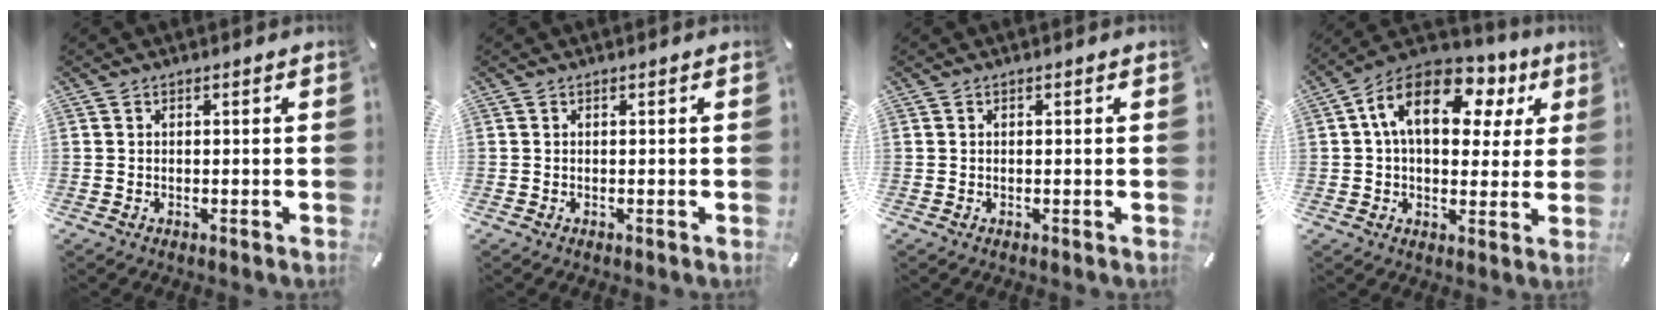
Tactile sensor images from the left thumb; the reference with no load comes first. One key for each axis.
{"total": 0.0}
{"total": 0.0}
{"total": 16.7, "fx": 5.9, "fy": 10.3, "fz": 11.9, "tx": -0.186, "ty": -0.006, "tz": 0.099}